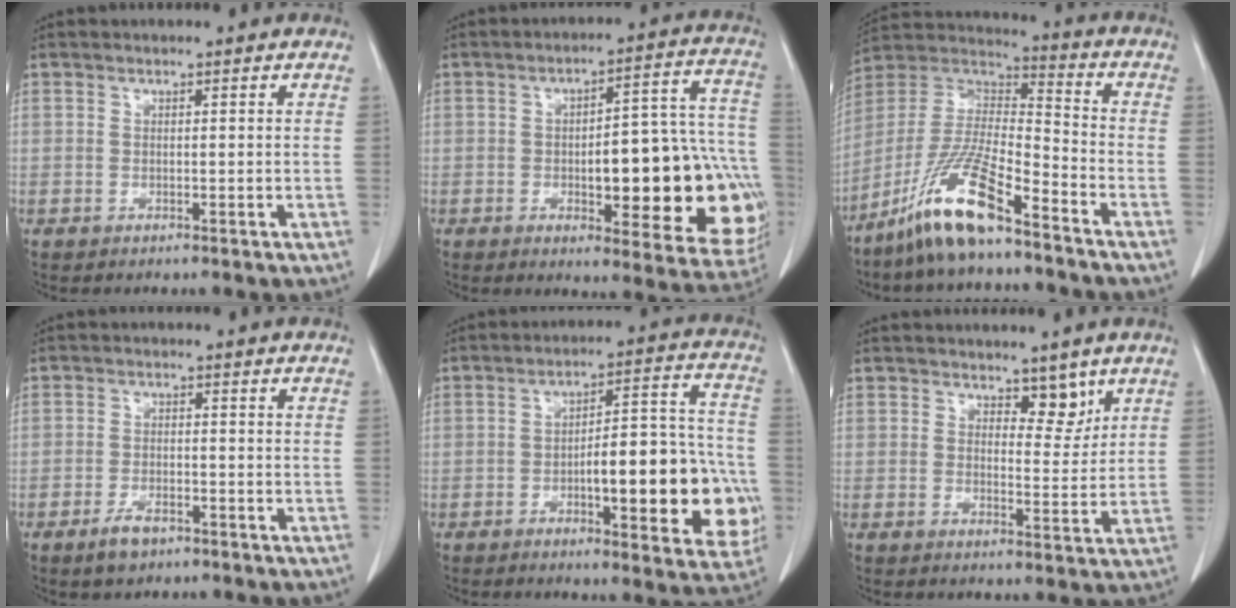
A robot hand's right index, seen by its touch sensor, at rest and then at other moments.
{"total": 22.4, "force": [-4.2, 6.8, 20.9], "torque": [-0.178, 0.038, -0.032]}
{"total": 14.8, "force": [-10.1, 1.7, 10.6], "torque": [-0.216, -0.008, -0.192]}
{"total": 3.6, "force": [-2.4, 1.5, 2.2], "torque": [-0.043, 0.000, -0.038]}
{"total": 17.5, "force": [-4.3, 4.9, 16.3], "torque": [-0.176, 0.035, -0.049]}
{"total": 4.0, "force": [2.8, 1.8, 2.2], "torque": [-0.021, -0.007, 0.043]}